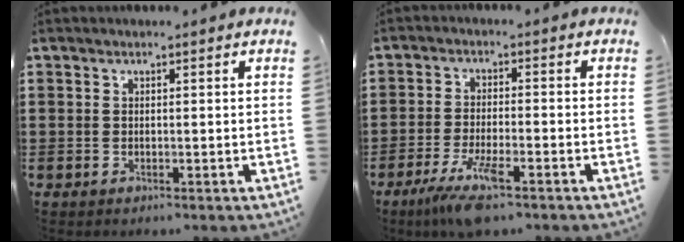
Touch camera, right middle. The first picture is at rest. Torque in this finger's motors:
{"motor_torque": [2.04, 0.10, 0.60, 0.21]}